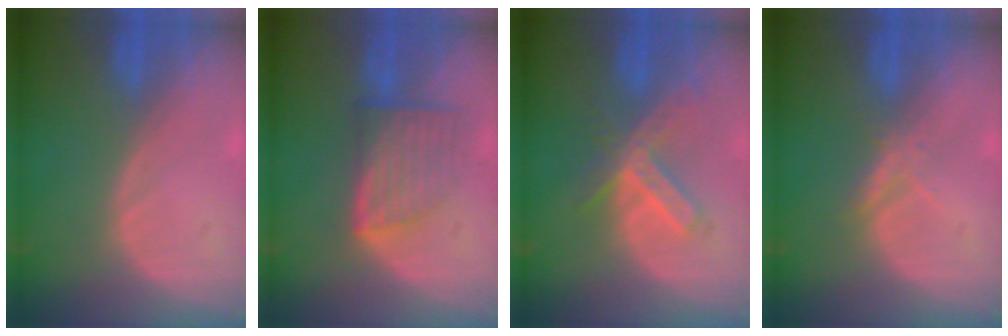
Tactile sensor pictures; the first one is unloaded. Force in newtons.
{"total": 7.3, "press": 6.6, "slide": 3.2}
{"total": 6.5, "press": 5.9, "slide": 2.8}
{"total": 2.1, "press": 2.1, "slide": 0.2}